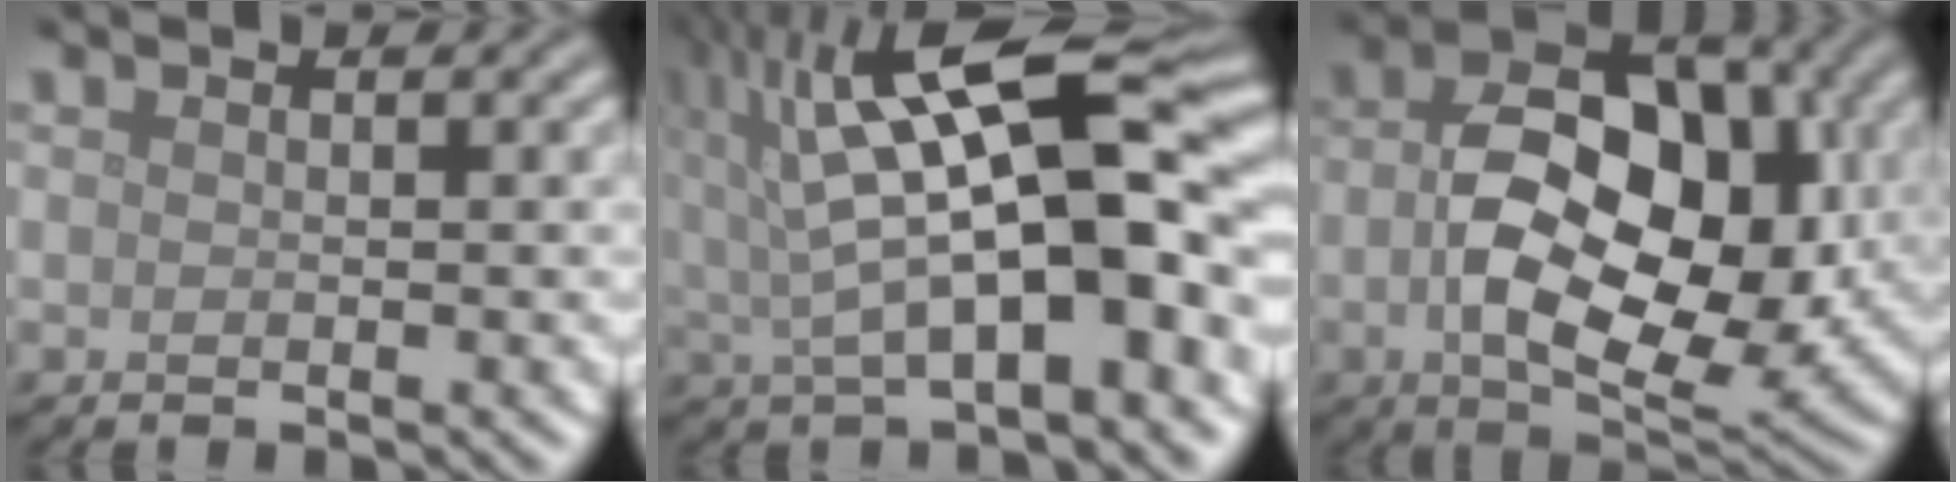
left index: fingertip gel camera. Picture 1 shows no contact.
{"total": 15.3, "force": [3.1, 5.6, 13.9], "torque": [-0.218, 0.016, 0.055]}
{"total": 12.0, "force": [-0.1, 7.2, 9.6], "torque": [-0.151, -0.006, 0.003]}